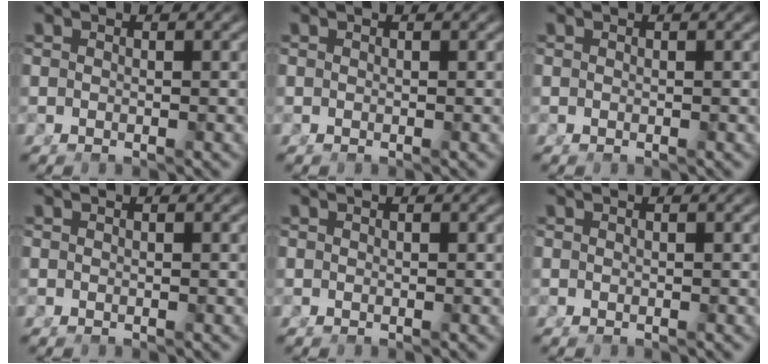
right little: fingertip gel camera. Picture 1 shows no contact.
{"total": 0.0}
{"total": 0.0}
{"total": 0.0}
{"total": 0.0}
{"total": 0.0}